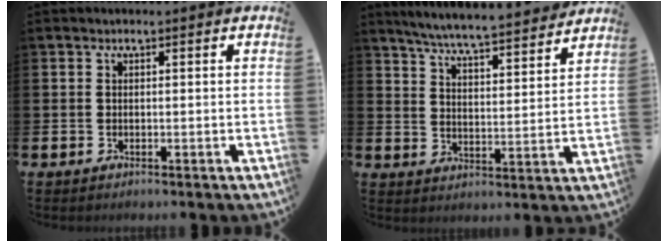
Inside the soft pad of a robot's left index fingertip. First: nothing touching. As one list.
[{"total": 6.4, "force": [6.2, -0.2, 1.5], "torque": [-0.056, -0.046, 0.108]}]